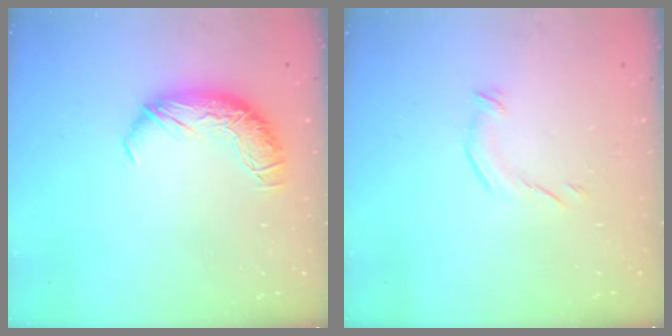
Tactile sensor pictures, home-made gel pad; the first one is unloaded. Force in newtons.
{"total": 5.5, "press": 5.4, "slide": 0.9}